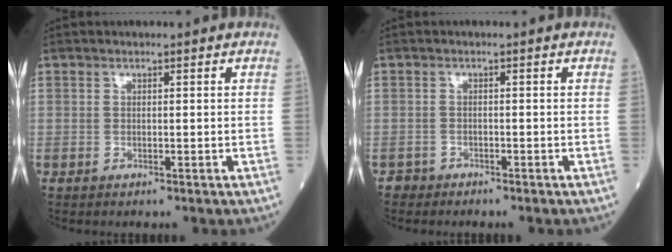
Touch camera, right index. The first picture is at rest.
{"total": 1.3, "force": [-1.1, 0.4, -0.5], "torque": [0.008, 0.000, -0.023]}